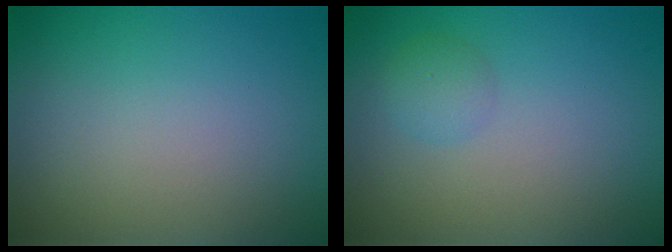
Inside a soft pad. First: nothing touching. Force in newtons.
{"total": 1.6, "press": 1.6, "slide": 0.1}